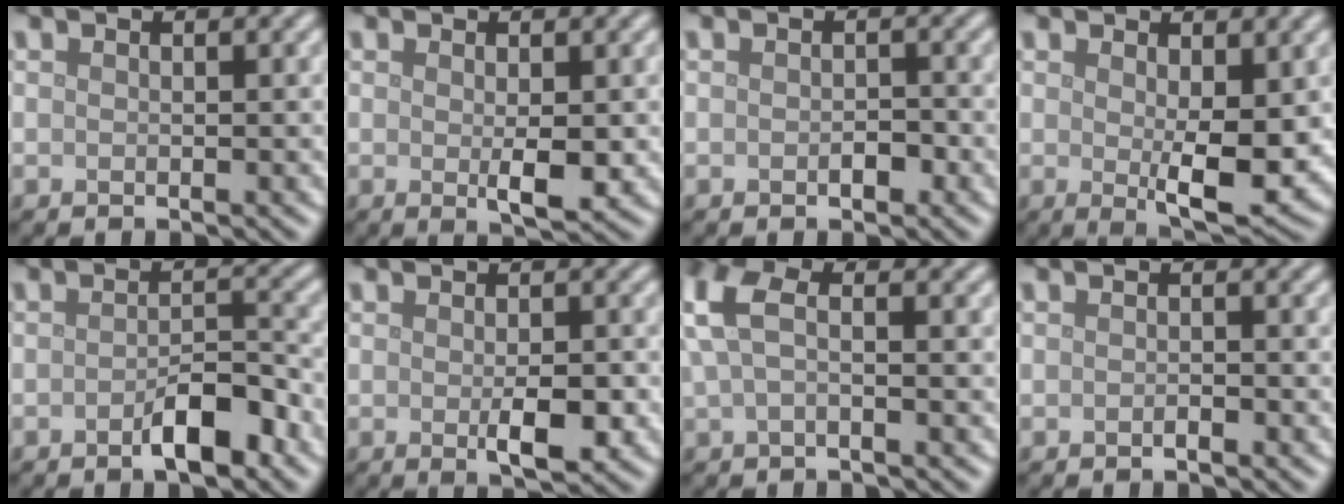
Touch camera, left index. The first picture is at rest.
{"total": 2.3, "force": [-0.1, 0.6, 2.2], "torque": [-0.036, -0.007, 0.002]}
{"total": 1.2, "force": [-0.5, 0.7, 0.8], "torque": [-0.013, -0.001, -0.007]}
{"total": 4.5, "force": [0.3, 1.5, 4.2], "torque": [-0.066, -0.014, 0.010]}
{"total": 3.7, "force": [-2.0, 1.2, 2.9], "torque": [-0.043, 0.008, -0.034]}
{"total": 3.1, "force": [-0.8, 1.1, 2.8], "torque": [-0.044, -0.007, -0.008]}
{"total": 4.2, "force": [1.0, 2.0, 3.6], "torque": [-0.091, 0.010, 0.010]}
{"total": 0.6, "force": [-0.5, 0.1, 0.3], "torque": [-0.005, 0.000, -0.008]}